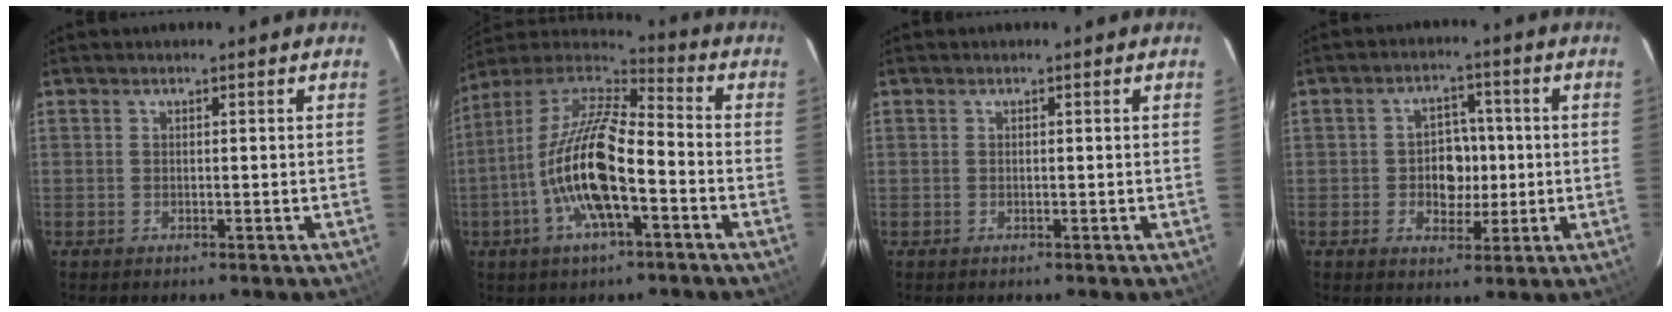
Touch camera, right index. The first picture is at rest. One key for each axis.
{"total": 17.8, "fx": -5.9, "fy": 5.7, "fz": 15.8, "tx": -0.309, "ty": -0.011, "tz": -0.121}
{"total": 0.0}
{"total": 6.5, "fx": -0.6, "fy": 5.2, "fz": 3.8, "tx": -0.068, "ty": 0.012, "tz": -0.004}